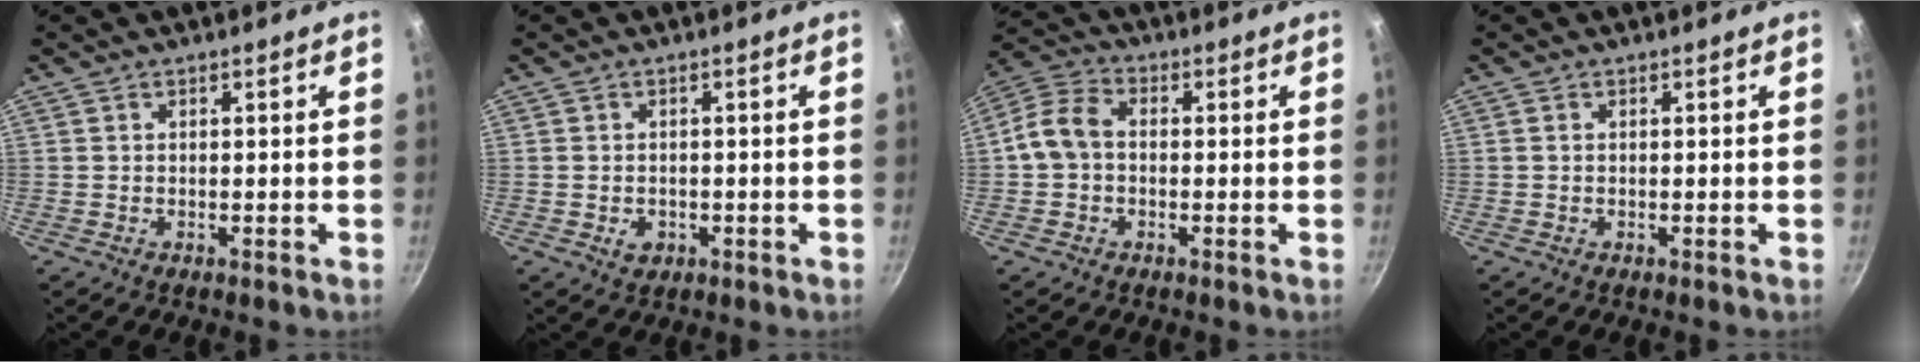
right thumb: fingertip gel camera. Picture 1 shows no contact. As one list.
[{"total": 2.8, "force": [-0.9, 2.3, 1.5], "torque": [-0.018, 0.006, -0.007]}, {"total": 7.6, "force": [-0.5, 5.8, 5.0], "torque": [-0.087, 0.029, -0.027]}, {"total": 0.5, "force": [0.1, 0.4, 0.3], "torque": [-0.006, 0.003, 0.001]}]